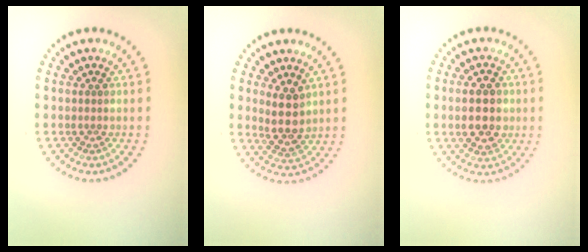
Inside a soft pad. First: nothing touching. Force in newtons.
{"total": 2.9, "press": 2.5, "slide": 1.4}
{"total": 4.6, "press": 4.6, "slide": 0.2}